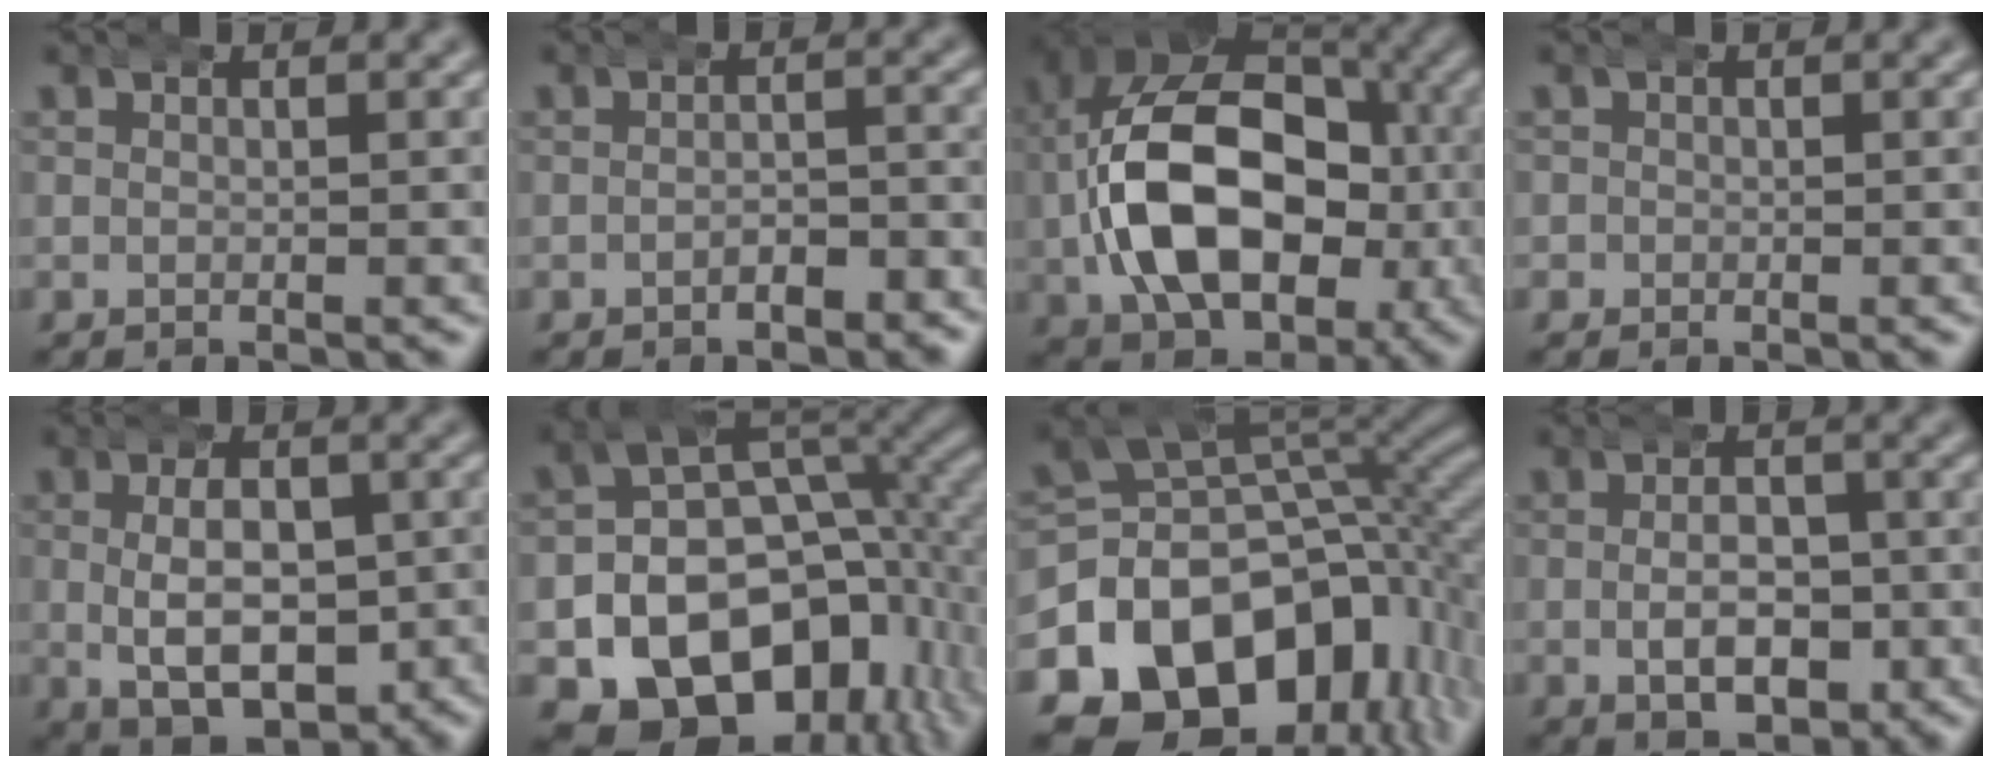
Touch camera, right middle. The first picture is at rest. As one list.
[{"total": 2.0, "force": [-1.7, 0.7, 0.8], "torque": [-0.005, -0.001, -0.033]}, {"total": 15.9, "force": [-1.1, 11.4, 11.0], "torque": [-0.224, -0.048, -0.002]}, {"total": 0.9, "force": [-0.3, 0.8, -0.3], "torque": [0.001, -0.003, -0.006]}, {"total": 9.3, "force": [-3.6, 5.6, 6.5], "torque": [-0.086, -0.014, -0.052]}, {"total": 22.6, "force": [-6.2, 18.3, 11.7], "torque": [-0.256, -0.084, -0.092]}, {"total": 21.1, "force": [-5.2, 16.0, 12.6], "torque": [-0.227, -0.062, -0.073]}, {"total": 6.2, "force": [-2.4, 3.7, 4.4], "torque": [-0.043, -0.009, -0.040]}]